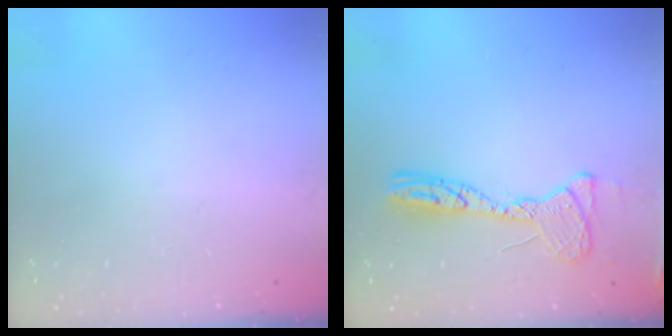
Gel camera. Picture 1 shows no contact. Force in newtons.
{"total": 13.7, "press": 13.7, "slide": 1.5}